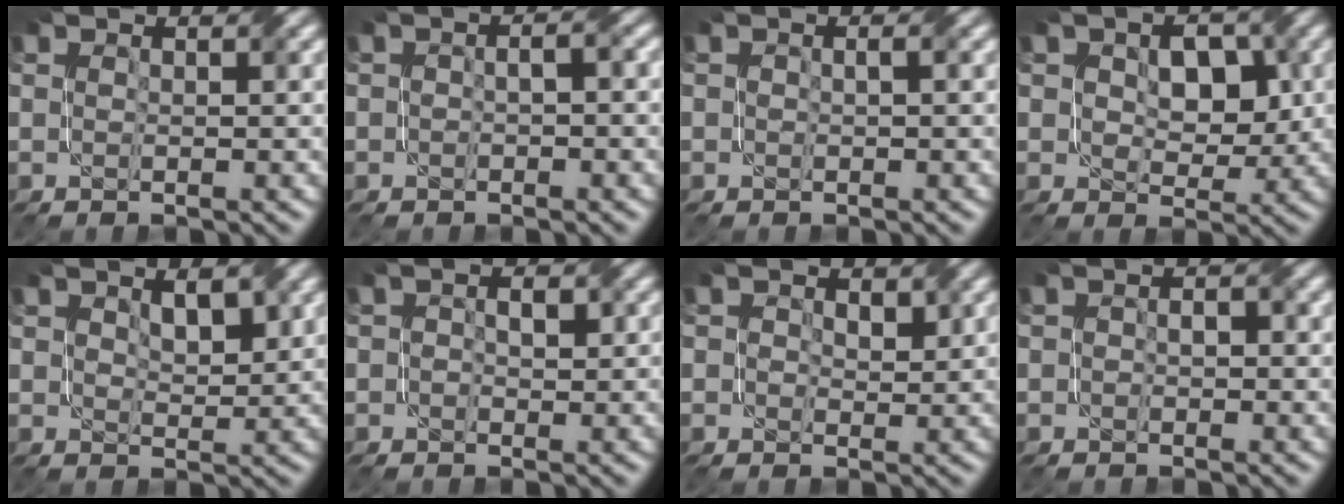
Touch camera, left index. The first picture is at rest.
{"total": 2.0, "force": [-0.9, 0.9, 1.5], "torque": [-0.022, 0.005, -0.014]}
{"total": 0.6, "force": [-0.2, 0.4, 0.4], "torque": [-0.011, 0.000, -0.004]}
{"total": 5.0, "force": [0.7, 3.3, 3.7], "torque": [-0.054, -0.005, 0.012]}
{"total": 2.9, "force": [1.2, 1.9, 1.9], "torque": [-0.040, -0.008, 0.025]}
{"total": 2.2, "force": [-0.2, 1.6, 1.5], "torque": [-0.018, 0.003, -0.002]}
{"total": 2.2, "force": [0.6, 1.9, 1.1], "torque": [-0.020, 0.005, 0.011]}
{"total": 1.4, "force": [-0.5, 0.9, 0.9], "torque": [-0.010, 0.000, -0.008]}